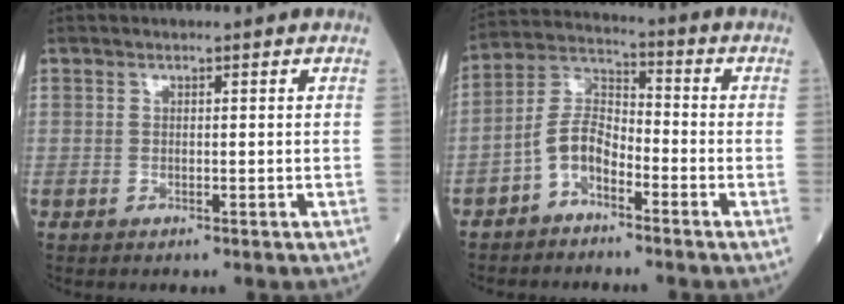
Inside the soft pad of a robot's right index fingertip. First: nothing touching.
{"total": 6.5, "force": [-3.6, 3.3, 4.3], "torque": [-0.094, 0.020, -0.076]}